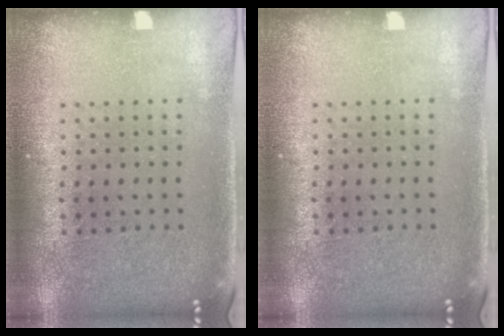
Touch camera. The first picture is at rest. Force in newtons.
{"total": 0.0}